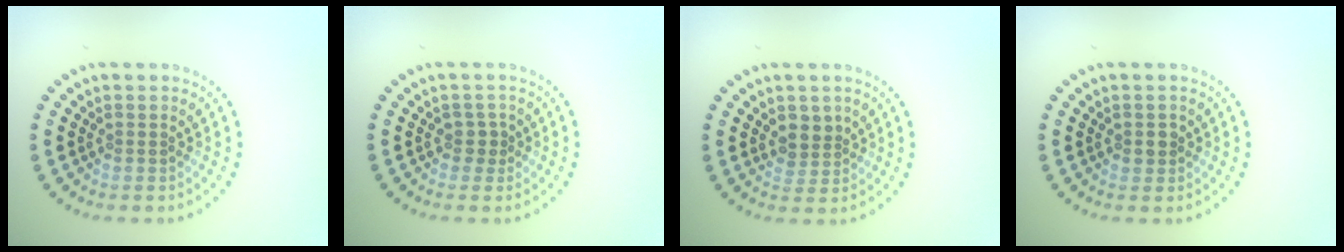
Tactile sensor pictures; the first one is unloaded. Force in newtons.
{"total": 1.1, "press": 0.8, "slide": 0.7}
{"total": 2.0, "press": 1.7, "slide": 1.0}
{"total": 1.1, "press": 1.1, "slide": 0.4}